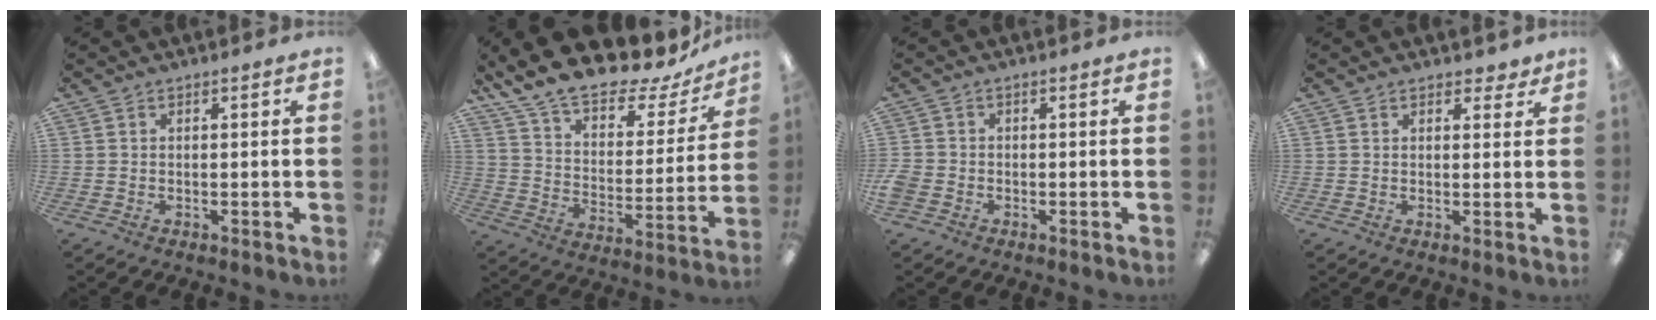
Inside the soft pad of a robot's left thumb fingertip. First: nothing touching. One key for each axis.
{"total": 16.7, "fx": 14.4, "fy": 5.5, "fz": 6.2, "tx": -0.125, "ty": -0.108, "tz": 0.254}
{"total": 2.7, "fx": -1.3, "fy": 2.1, "fz": 1.0, "tx": -0.020, "ty": 0.003, "tz": -0.024}
{"total": 2.2, "fx": 1.8, "fy": 1.2, "fz": 0.6, "tx": 0.004, "ty": -0.006, "tz": 0.030}